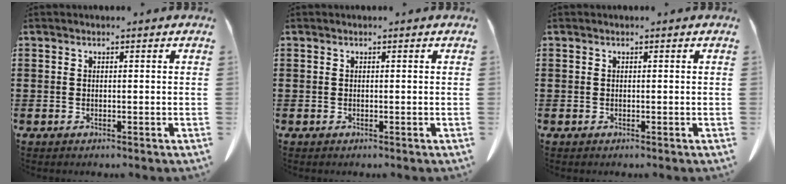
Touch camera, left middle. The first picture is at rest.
{"total": 0.0}
{"total": 0.0}